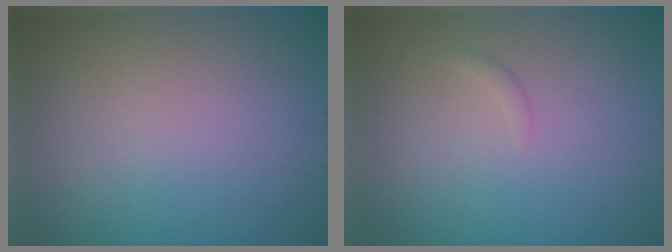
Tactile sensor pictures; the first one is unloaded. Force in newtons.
{"total": 0.5, "press": 0.5, "slide": 0.1}